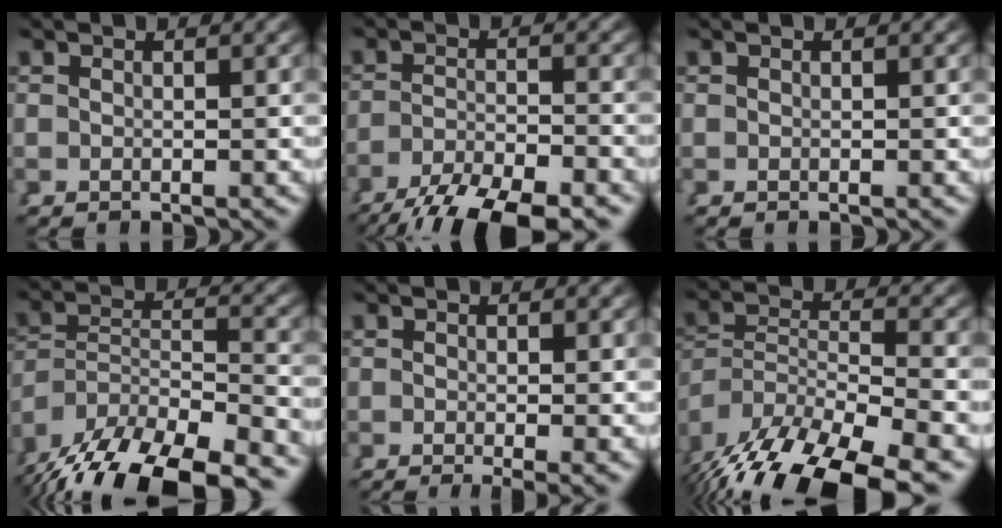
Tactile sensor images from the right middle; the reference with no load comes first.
{"total": 7.8, "force": [-6.0, 2.2, 4.4], "torque": [-0.057, -0.021, -0.079]}
{"total": 0.0}
{"total": 10.6, "force": [-7.3, 5.2, 5.6], "torque": [-0.103, -0.038, -0.101]}
{"total": 2.8, "force": [-1.4, 0.5, 2.4], "torque": [-0.029, -0.013, -0.015]}
{"total": 10.2, "force": [-6.0, 5.5, 6.2], "torque": [-0.119, -0.040, -0.078]}